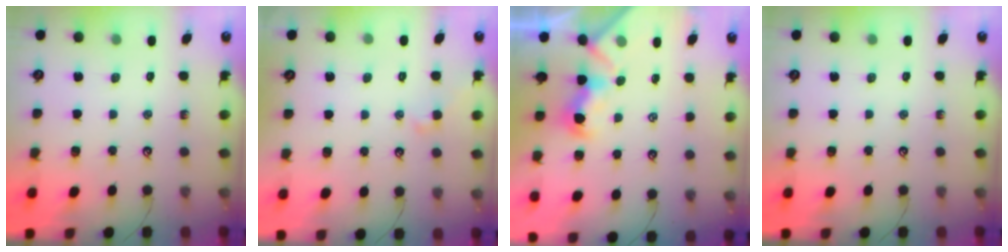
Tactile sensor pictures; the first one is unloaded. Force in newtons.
{"total": 0.5, "press": 0.2, "slide": 0.5}
{"total": 2.8, "press": 2.6, "slide": 0.9}
{"total": 0.0}